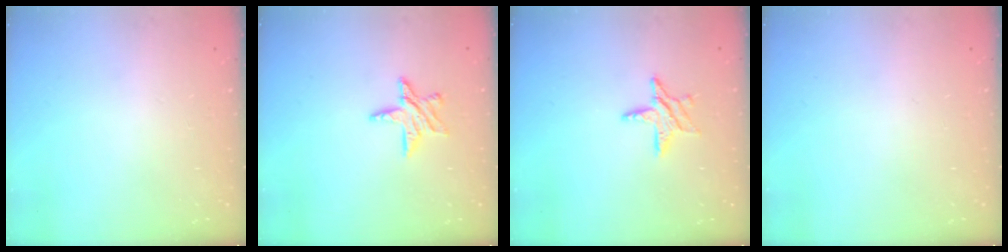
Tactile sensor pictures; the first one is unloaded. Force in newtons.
{"total": 8.3, "press": 8.3, "slide": 0.7}
{"total": 7.4, "press": 7.4, "slide": 0.2}
{"total": 0.0}